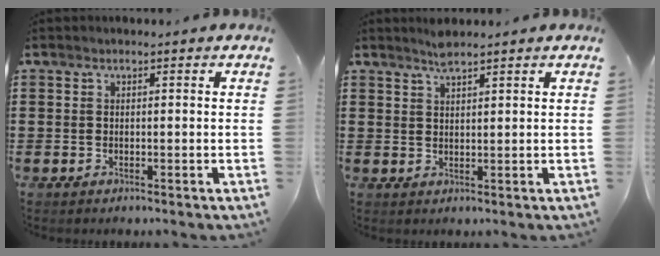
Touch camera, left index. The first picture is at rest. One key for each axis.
{"total": 2.4, "fx": 2.1, "fy": 0.2, "fz": 1.2, "tx": -0.027, "ty": 0.000, "tz": 0.039}